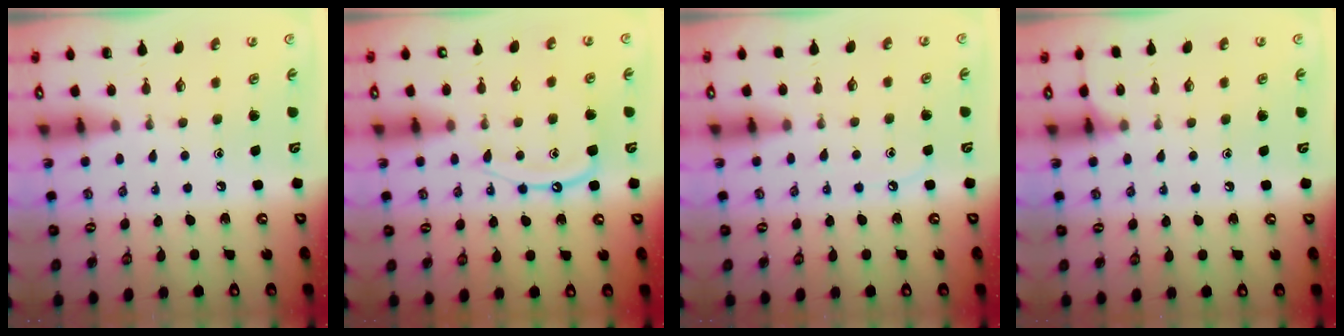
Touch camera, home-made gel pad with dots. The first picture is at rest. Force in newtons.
{"total": 10.8, "press": 10.7, "slide": 1.1}
{"total": 4.7, "press": 4.7, "slide": 0.6}
{"total": 5.6, "press": 5.5, "slide": 0.7}